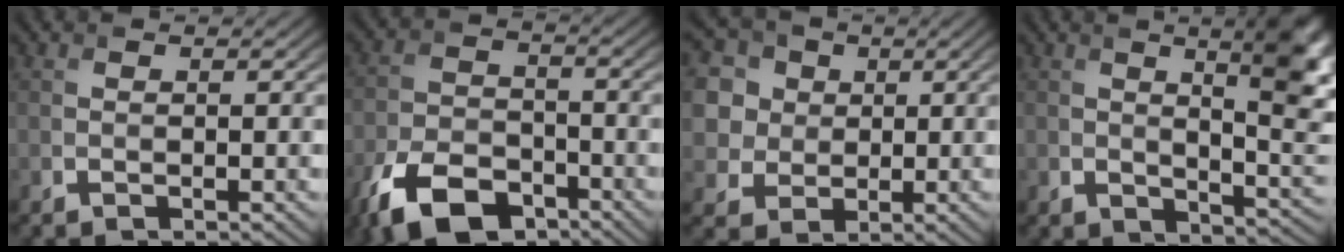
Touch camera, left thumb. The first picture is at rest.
{"total": 10.7, "force": [-7.1, 5.5, 5.8], "torque": [-0.125, -0.017, -0.140]}
{"total": 11.0, "force": [3.9, 9.2, 4.7], "torque": [-0.160, 0.020, 0.077]}
{"total": 8.9, "force": [2.8, 3.2, 7.9], "torque": [-0.112, -0.004, 0.047]}